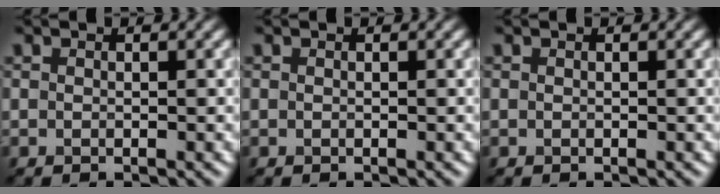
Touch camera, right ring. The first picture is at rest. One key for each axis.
{"total": 0.0}
{"total": 0.0}